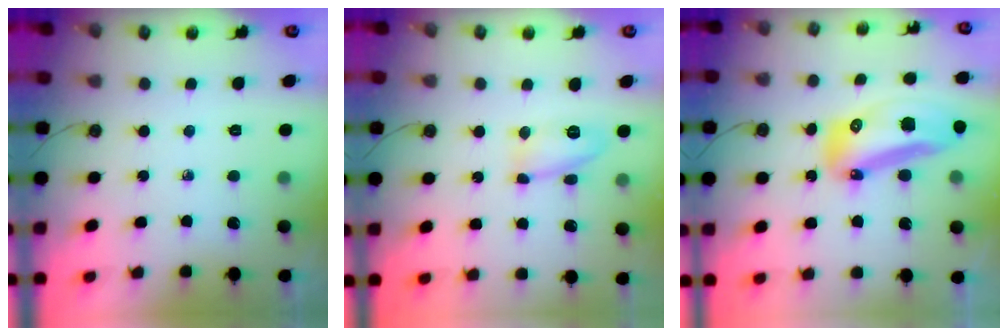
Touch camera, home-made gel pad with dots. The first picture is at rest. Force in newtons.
{"total": 9.8, "press": 9.6, "slide": 2.1}
{"total": 25.1, "press": 19.1, "slide": 16.3}